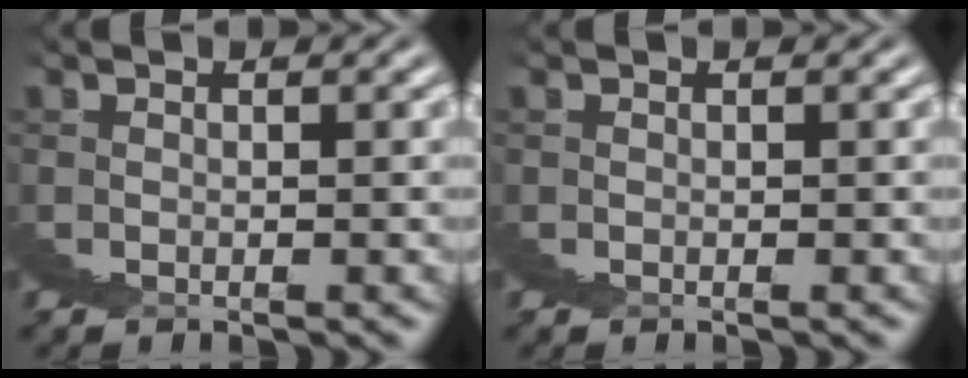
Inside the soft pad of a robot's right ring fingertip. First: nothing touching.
{"total": 0.0}